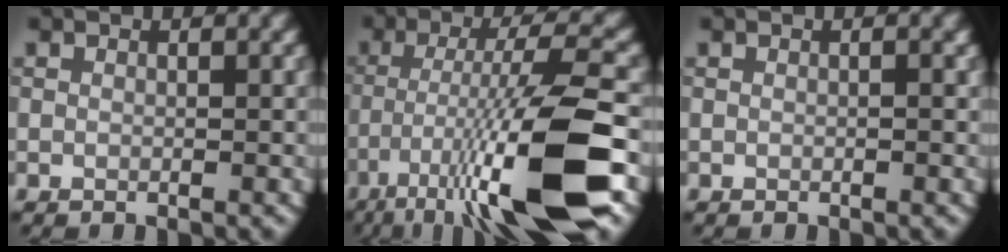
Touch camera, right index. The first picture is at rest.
{"total": 12.4, "force": [-5.7, 2.2, 10.8], "torque": [-0.187, 0.002, -0.100]}
{"total": 0.0}